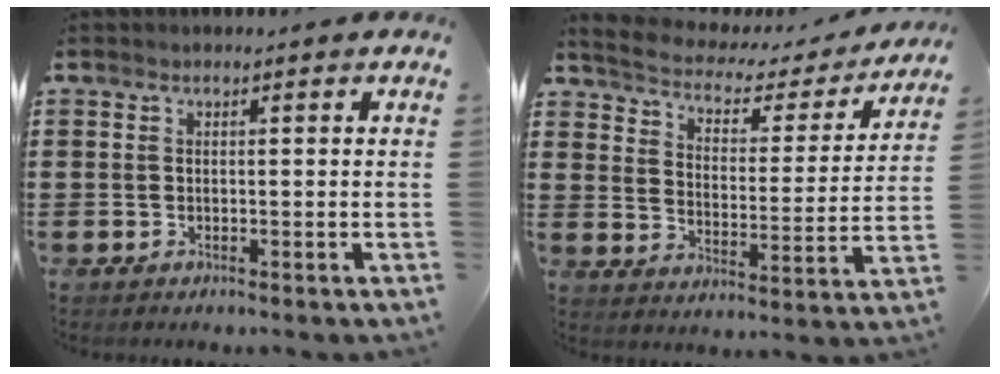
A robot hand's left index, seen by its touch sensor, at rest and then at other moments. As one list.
[{"total": 3.2, "force": [2.8, 1.3, 0.8], "torque": [-0.036, -0.019, 0.039]}]